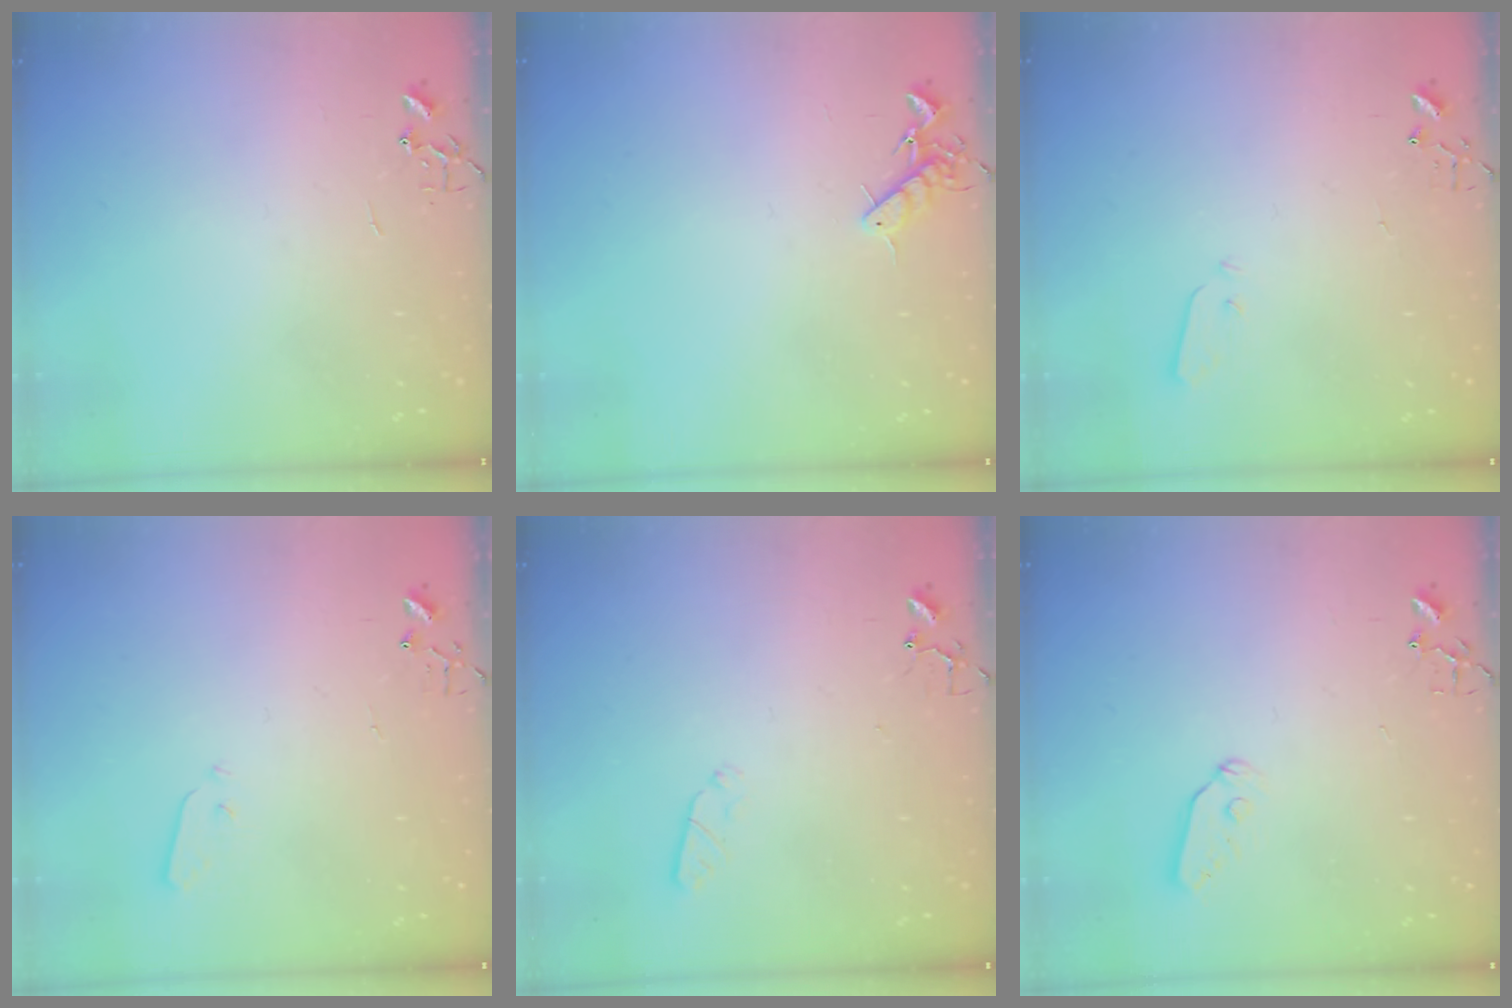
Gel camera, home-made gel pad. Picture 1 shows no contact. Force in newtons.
{"total": 7.2, "press": 7.1, "slide": 1.1}
{"total": 3.0, "press": 3.0, "slide": 0.3}
{"total": 2.9, "press": 2.9, "slide": 0.4}
{"total": 2.9, "press": 2.8, "slide": 0.5}
{"total": 6.0, "press": 6.0, "slide": 0.2}